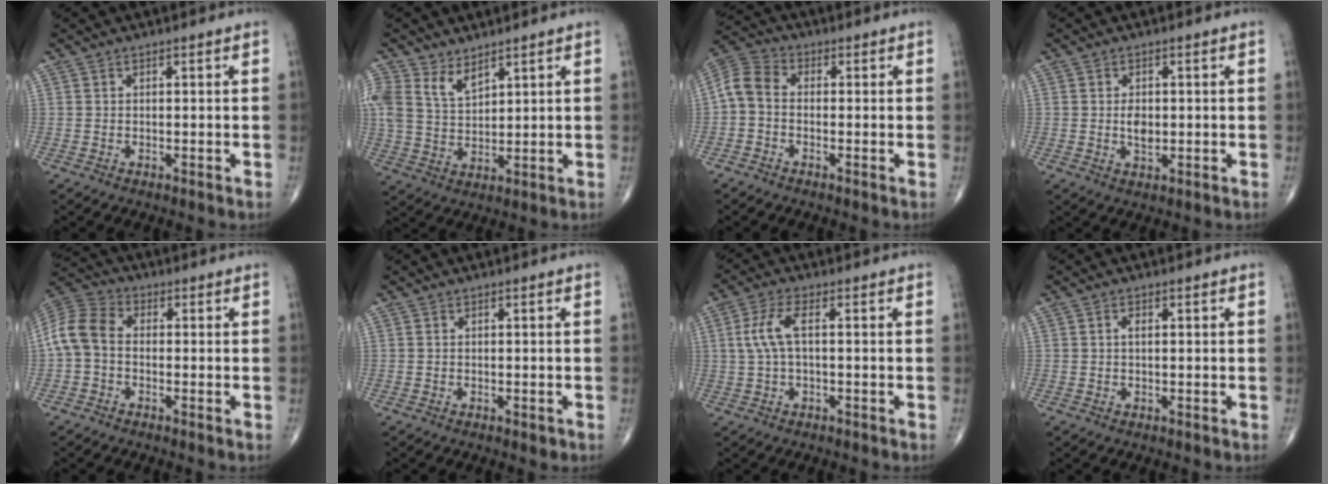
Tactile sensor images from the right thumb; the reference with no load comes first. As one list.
[{"total": 8.0, "force": [5.1, 4.5, 4.2], "torque": [-0.074, -0.020, 0.112]}, {"total": 6.2, "force": [-0.8, 4.3, 4.3], "torque": [-0.080, 0.020, -0.035]}, {"total": 3.3, "force": [0.0, 1.9, 2.6], "torque": [-0.040, -0.003, 0.003]}, {"total": 8.4, "force": [-0.8, 5.9, 6.0], "torque": [-0.118, 0.024, -0.034]}, {"total": 1.2, "force": [-0.4, 0.6, 0.9], "torque": [-0.011, -0.002, -0.004]}, {"total": 5.4, "force": [0.5, 1.8, 5.1], "torque": [-0.131, 0.016, 0.007]}, {"total": 1.4, "force": [0.3, 0.7, 1.2], "torque": [-0.025, 0.005, 0.005]}]